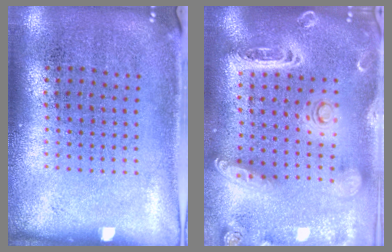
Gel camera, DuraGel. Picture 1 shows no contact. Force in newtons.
{"total": 3.0, "press": 2.5, "slide": 1.6}